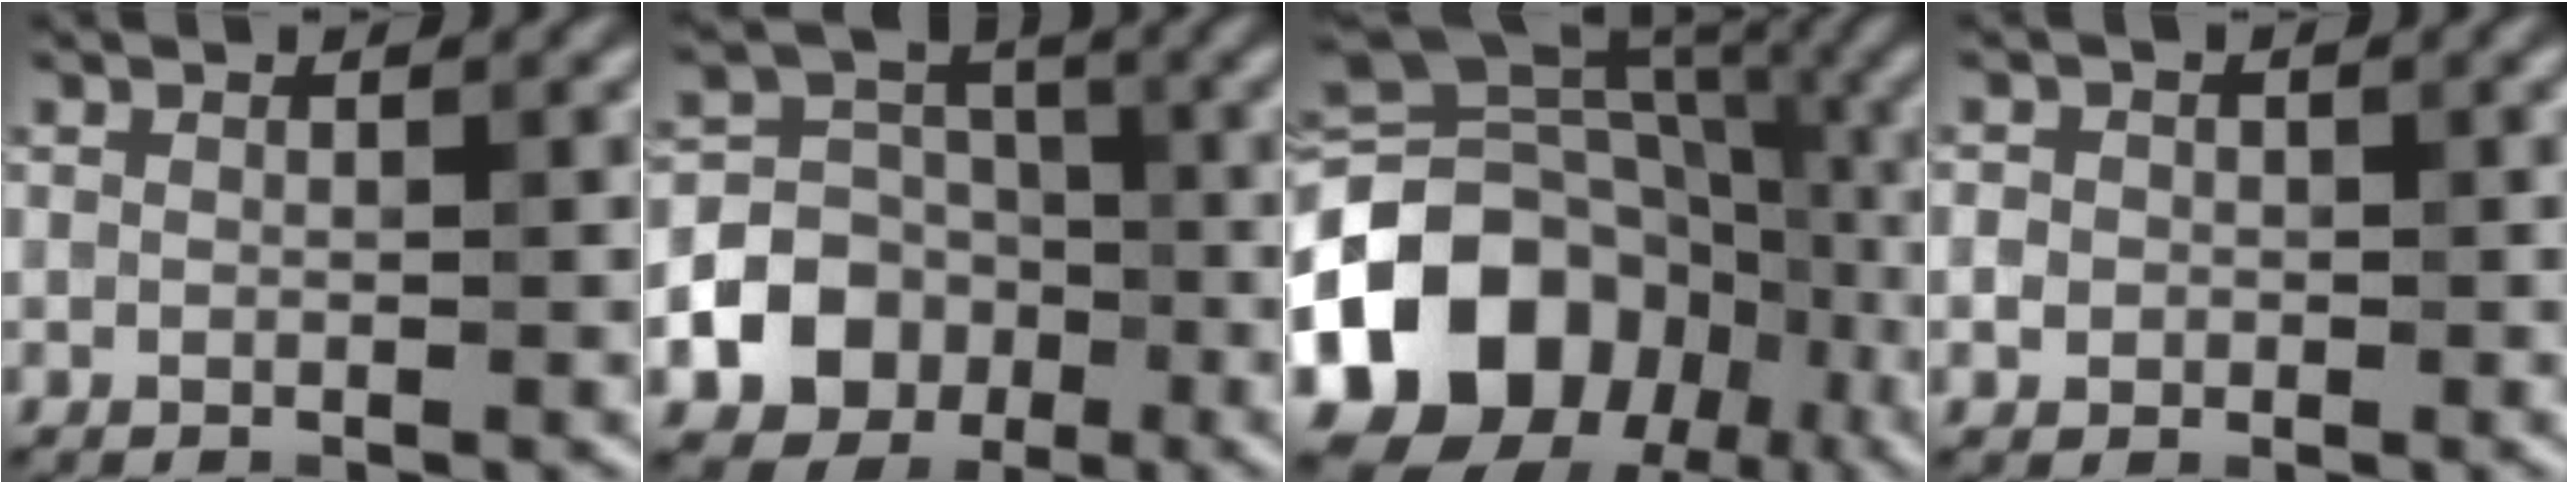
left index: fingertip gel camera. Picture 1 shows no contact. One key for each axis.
{"total": 7.2, "fx": -2.6, "fy": 5.8, "fz": 3.3, "tx": -0.051, "ty": 0.006, "tz": -0.056}
{"total": 15.5, "fx": -5.7, "fy": 11.8, "fz": 8.2, "tx": -0.172, "ty": 0.016, "tz": -0.107}
{"total": 2.0, "fx": -0.1, "fy": 1.9, "fz": 0.7, "tx": 0.010, "ty": 0.019, "tz": -0.020}